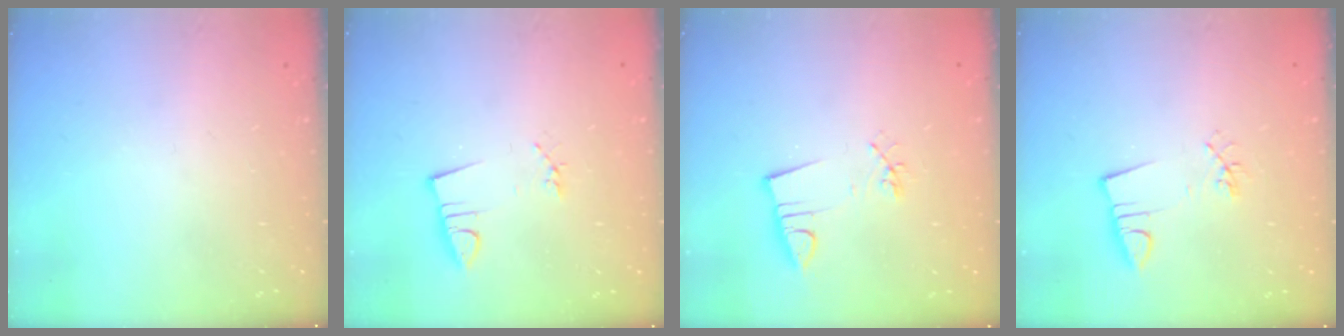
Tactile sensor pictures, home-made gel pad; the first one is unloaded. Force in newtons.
{"total": 2.9, "press": 1.5, "slide": 2.5}
{"total": 3.6, "press": 2.2, "slide": 2.8}
{"total": 2.5, "press": 0.9, "slide": 2.4}